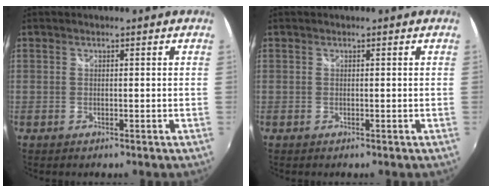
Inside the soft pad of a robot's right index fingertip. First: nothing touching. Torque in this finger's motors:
{"motor_torque": [0.00, 0.00, 0.00, 0.00]}